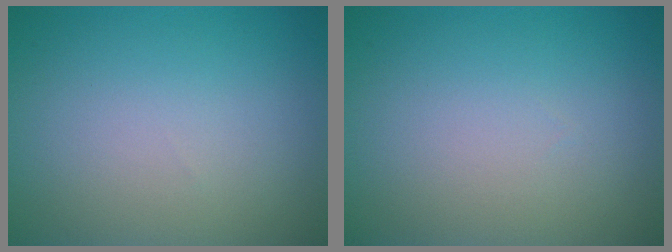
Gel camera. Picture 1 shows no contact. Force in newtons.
{"total": 0.0}